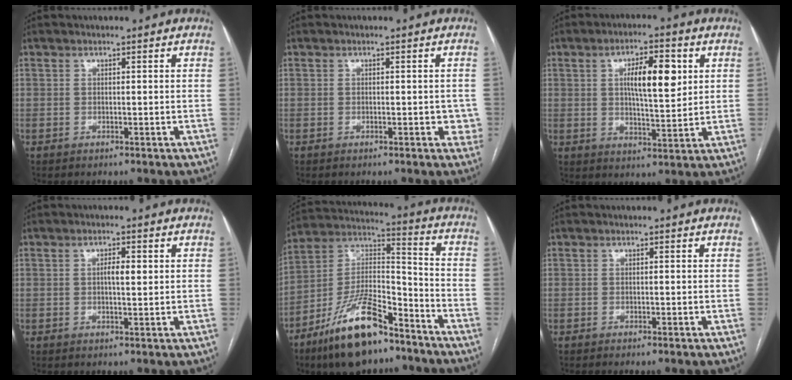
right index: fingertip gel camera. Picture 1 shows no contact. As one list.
[{"total": 2.3, "force": [-0.6, 1.4, 1.7], "torque": [-0.006, 0.006, -0.004]}, {"total": 9.1, "force": [2.5, 2.5, 8.4], "torque": [-0.141, 0.009, 0.043]}, {"total": 2.4, "force": [0.4, 0.5, 2.3], "torque": [-0.040, 0.002, 0.007]}, {"total": 17.7, "force": [-12.1, 5.7, 11.6], "torque": [-0.226, 0.011, -0.215]}, {"total": 0.7, "force": [-0.6, -0.2, 0.4], "torque": [-0.008, 0.002, -0.010]}]